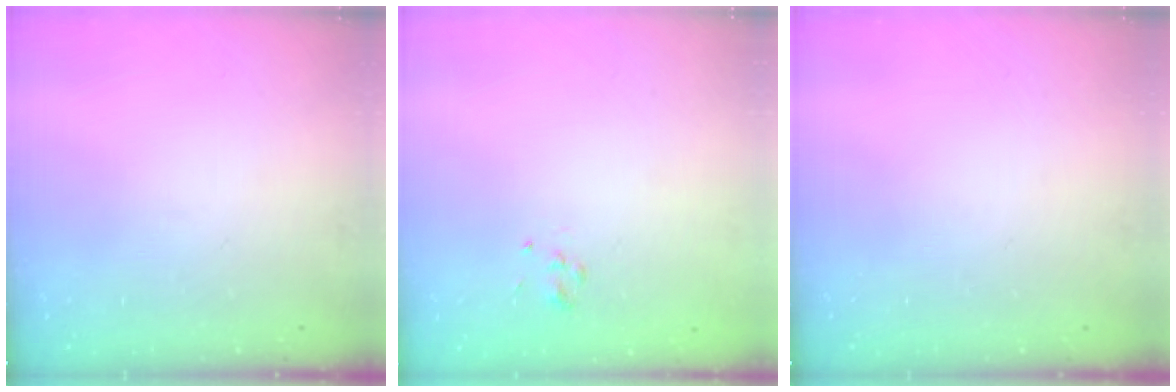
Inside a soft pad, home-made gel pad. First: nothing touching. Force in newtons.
{"total": 1.4, "press": 1.3, "slide": 0.4}
{"total": 0.0}